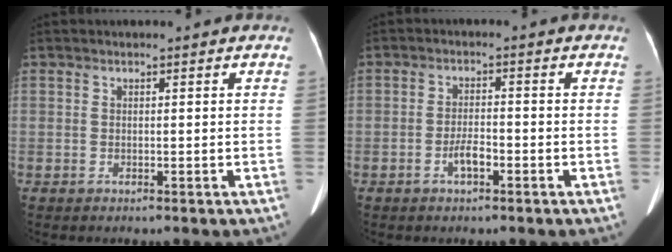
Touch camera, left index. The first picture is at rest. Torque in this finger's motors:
{"motor_torque": [0.41, 0.25, 0.01, 0.01]}